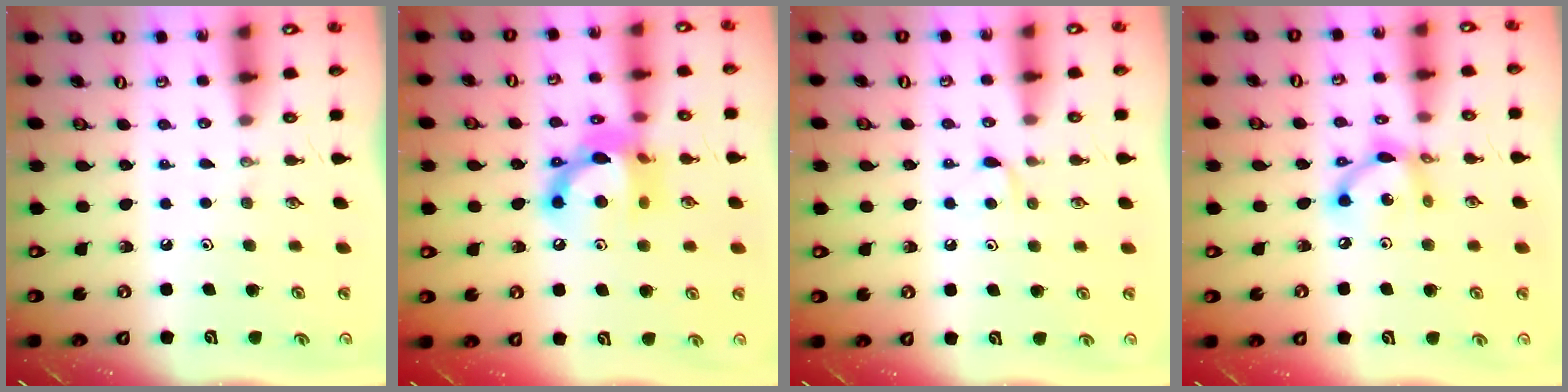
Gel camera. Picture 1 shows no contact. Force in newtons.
{"total": 13.7, "press": 13.7, "slide": 0.9}
{"total": 5.4, "press": 5.3, "slide": 0.6}
{"total": 10.6, "press": 10.6, "slide": 0.5}